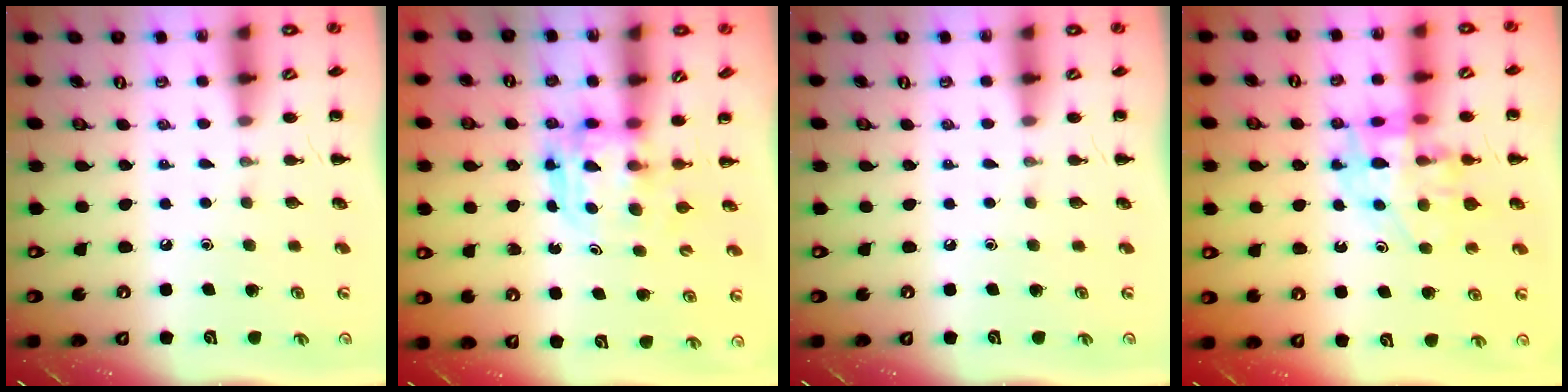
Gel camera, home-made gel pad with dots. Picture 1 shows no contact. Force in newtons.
{"total": 3.6, "press": 3.6, "slide": 0.2}
{"total": 0.0}
{"total": 14.0, "press": 13.6, "slide": 3.5}